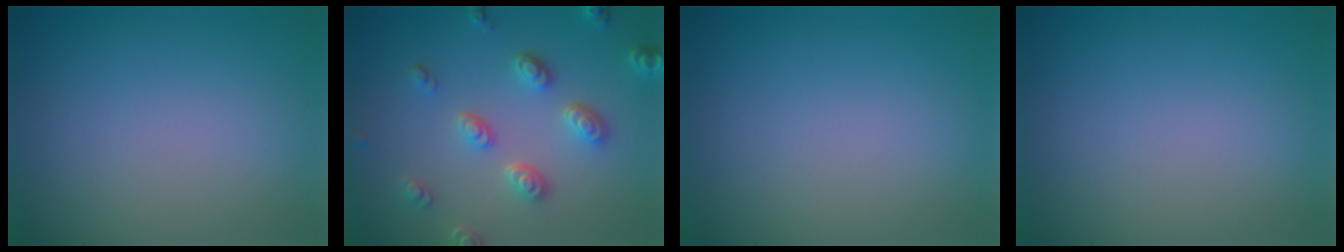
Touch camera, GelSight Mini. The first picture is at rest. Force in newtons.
{"total": 3.5, "press": 3.2, "slide": 1.4}
{"total": 0.0}
{"total": 0.0}